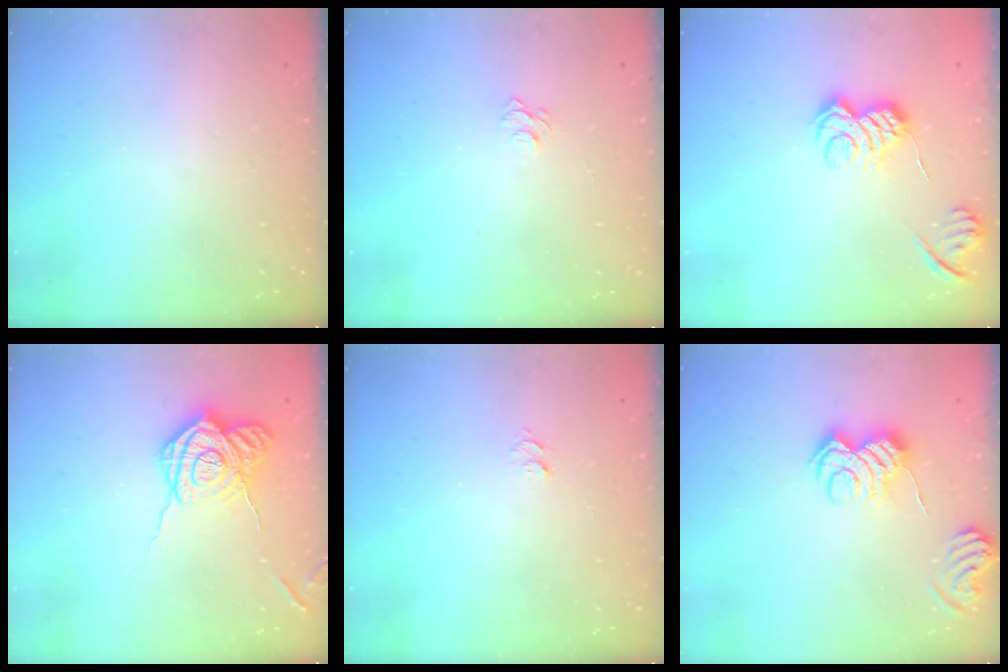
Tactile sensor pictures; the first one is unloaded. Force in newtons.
{"total": 3.5, "press": 3.5, "slide": 0.3}
{"total": 9.7, "press": 9.7, "slide": 0.4}
{"total": 17.0, "press": 17.0, "slide": 0.9}
{"total": 3.6, "press": 3.6, "slide": 0.4}
{"total": 9.6, "press": 9.6, "slide": 0.5}